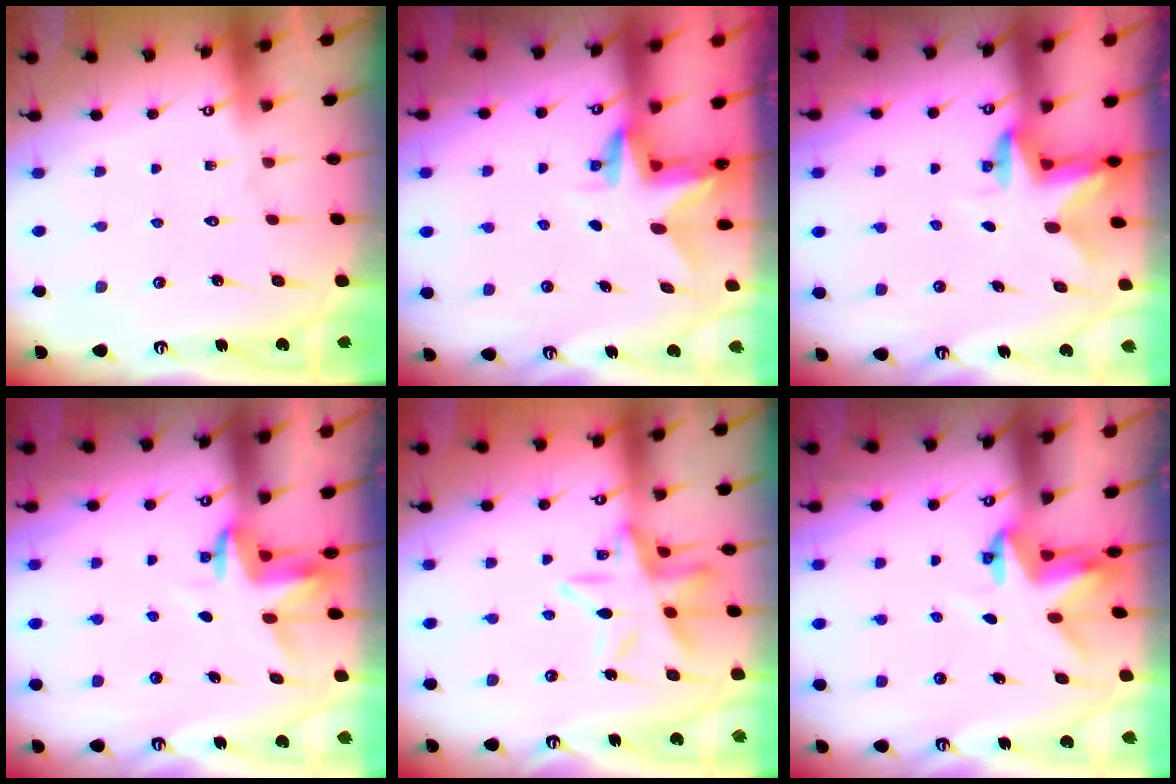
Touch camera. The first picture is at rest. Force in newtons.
{"total": 3.1, "press": 3.0, "slide": 0.4}
{"total": 2.5, "press": 2.5, "slide": 0.5}
{"total": 3.6, "press": 3.6, "slide": 0.2}
{"total": 13.9, "press": 13.9, "slide": 1.5}
{"total": 3.2, "press": 3.2, "slide": 0.1}